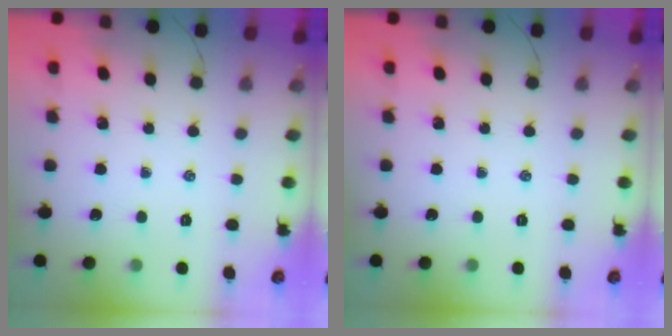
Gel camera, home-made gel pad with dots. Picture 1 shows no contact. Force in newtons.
{"total": 0.0}